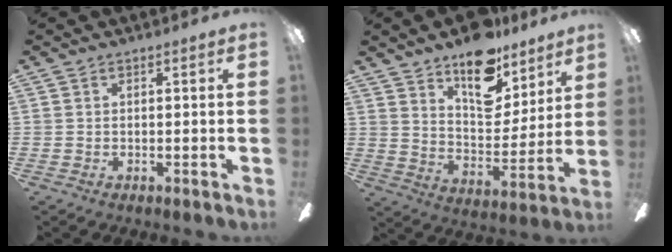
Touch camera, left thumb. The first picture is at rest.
{"total": 15.3, "force": [11.9, 7.0, 6.7], "torque": [-0.096, -0.083, 0.211]}